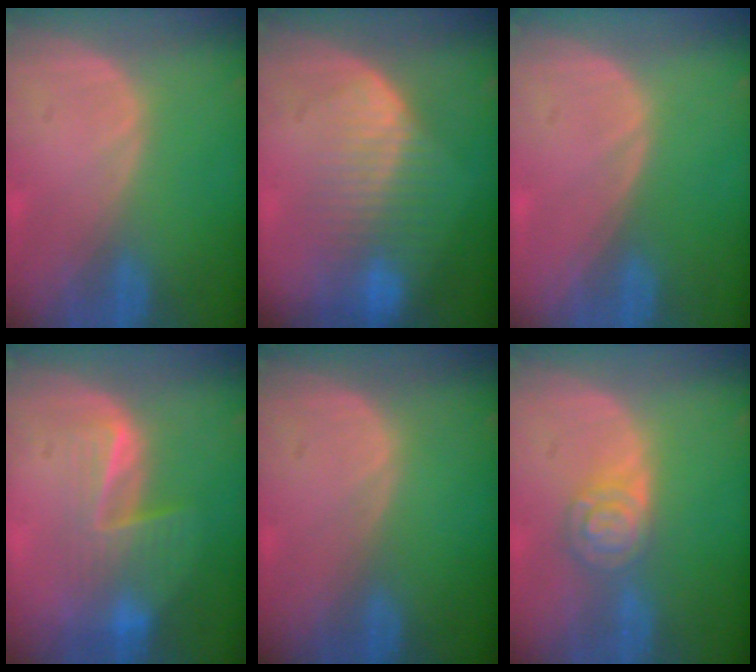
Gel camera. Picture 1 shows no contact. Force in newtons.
{"total": 8.2, "press": 7.5, "slide": 3.5}
{"total": 0.0}
{"total": 6.9, "press": 6.4, "slide": 2.5}
{"total": 0.0}
{"total": 5.3, "press": 4.6, "slide": 2.6}